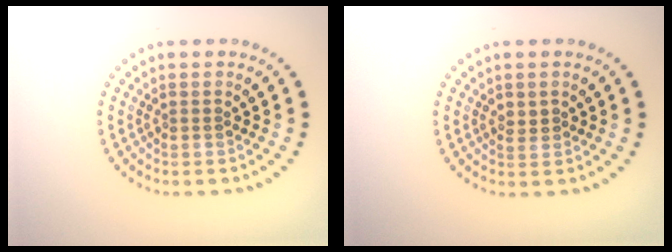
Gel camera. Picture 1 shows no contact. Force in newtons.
{"total": 0.9, "press": 0.8, "slide": 0.3}